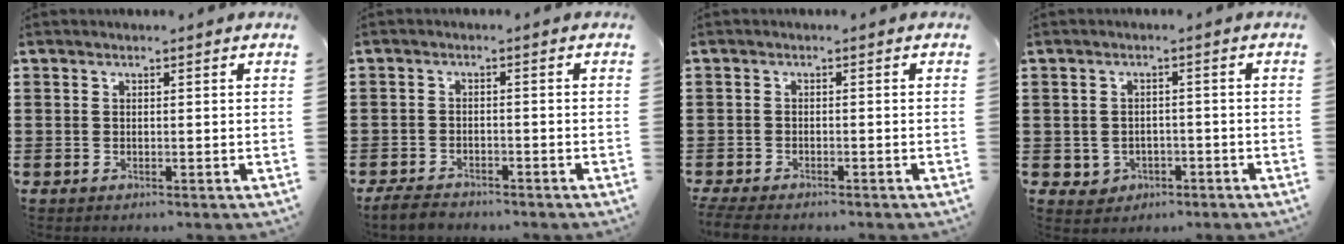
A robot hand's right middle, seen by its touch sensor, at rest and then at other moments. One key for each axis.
{"total": 2.6, "fx": -2.4, "fy": 0.6, "fz": 0.5, "tx": -0.019, "ty": 0.001, "tz": -0.054}
{"total": 1.8, "fx": -1.8, "fy": 0.2, "fz": 0.5, "tx": -0.018, "ty": -0.001, "tz": -0.039}
{"total": 1.8, "fx": -0.8, "fy": 1.6, "fz": 0.3, "tx": -0.014, "ty": 0.001, "tz": -0.021}